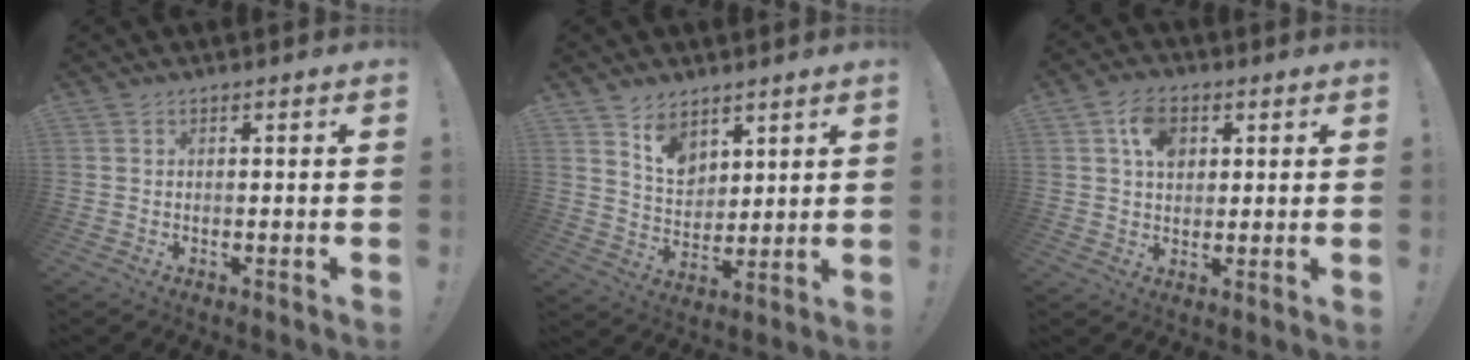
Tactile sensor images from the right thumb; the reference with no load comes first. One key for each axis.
{"total": 8.8, "fx": 6.3, "fy": 5.6, "fz": 2.7, "tx": -0.043, "ty": -0.045, "tz": 0.121}
{"total": 8.1, "fx": 3.1, "fy": 5.9, "fz": 4.7, "tx": -0.079, "ty": 0.004, "tz": 0.058}